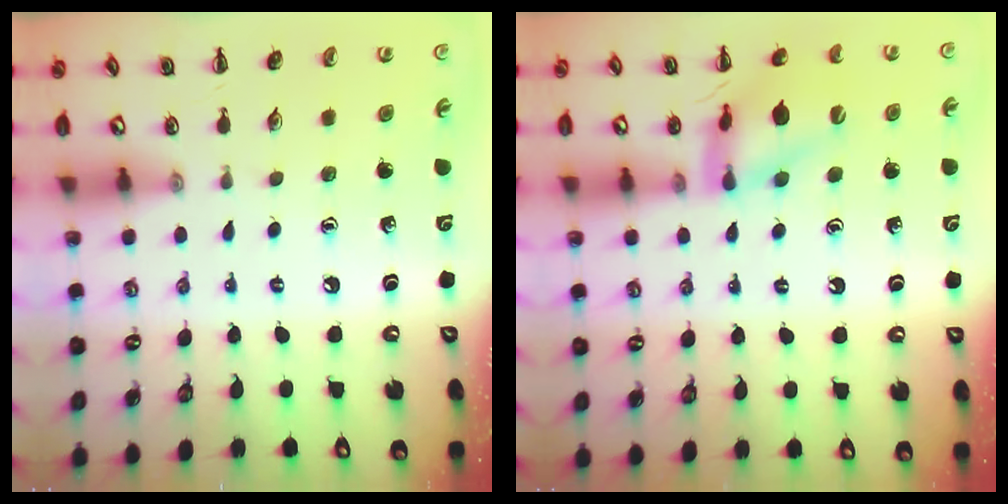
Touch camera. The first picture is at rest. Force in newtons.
{"total": 14.7, "press": 14.6, "slide": 1.4}